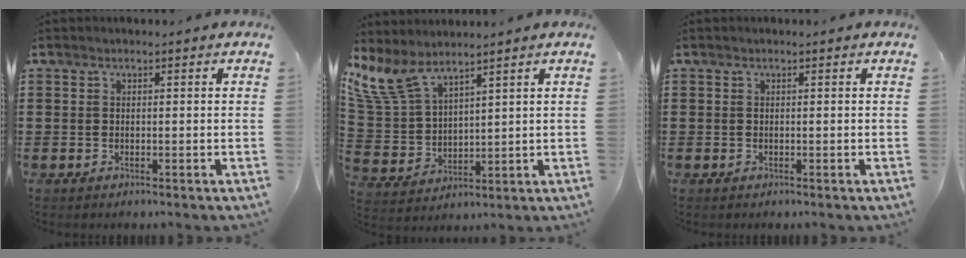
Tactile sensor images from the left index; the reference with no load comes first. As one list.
[{"total": 7.1, "force": [5.4, 2.5, 3.9], "torque": [-0.110, -0.027, 0.097]}, {"total": 0.0}]